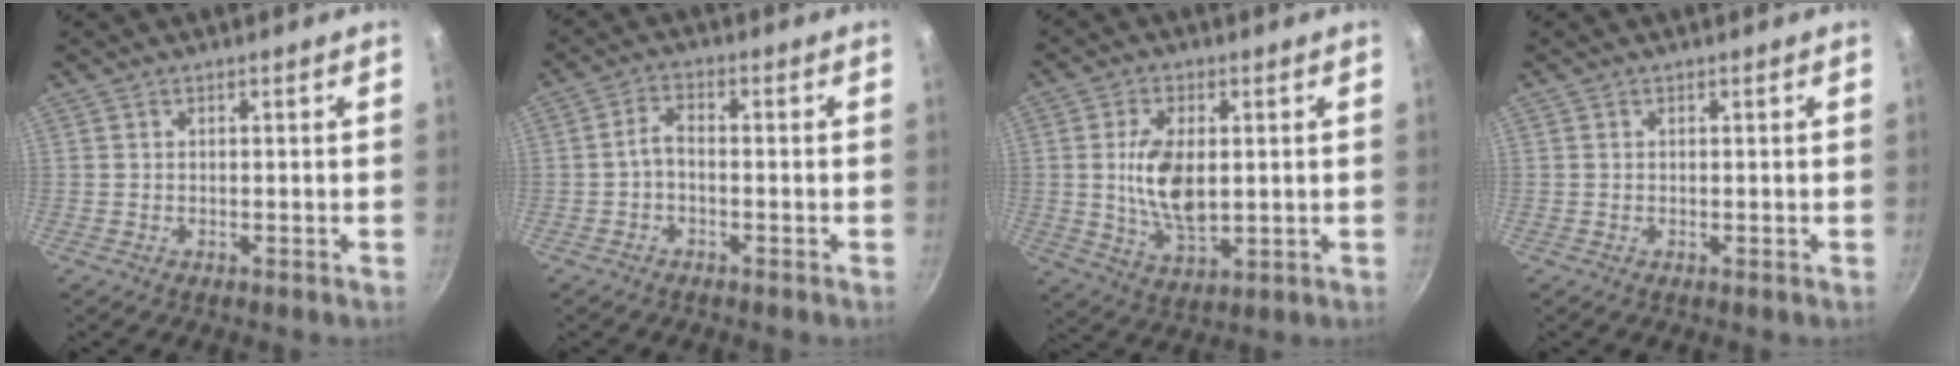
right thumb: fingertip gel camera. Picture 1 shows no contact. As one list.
[{"total": 3.3, "force": [-0.9, 1.7, 2.7], "torque": [-0.049, 0.019, -0.024]}, {"total": 11.0, "force": [0.8, 5.9, 9.2], "torque": [-0.166, -0.011, 0.025]}, {"total": 0.0}]